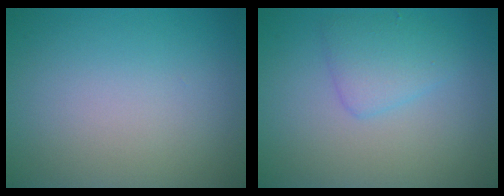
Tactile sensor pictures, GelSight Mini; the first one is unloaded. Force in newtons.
{"total": 2.5, "press": 2.5, "slide": 0.1}